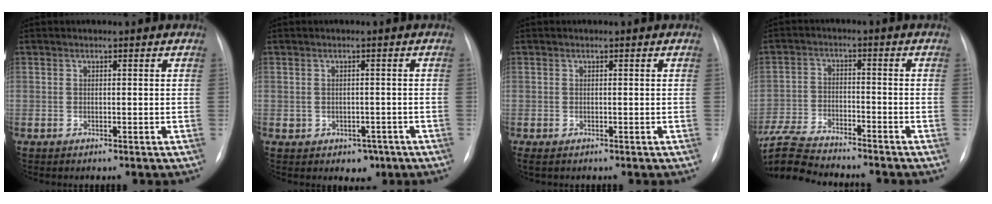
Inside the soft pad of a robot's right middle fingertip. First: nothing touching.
{"total": 3.2, "force": [-1.4, 2.6, 1.2], "torque": [-0.010, 0.010, -0.008]}
{"total": 1.0, "force": [-0.7, 0.4, 0.6], "torque": [-0.005, -0.003, -0.006]}
{"total": 13.1, "force": [-12.1, 1.7, 4.7], "torque": [-0.102, -0.005, -0.214]}